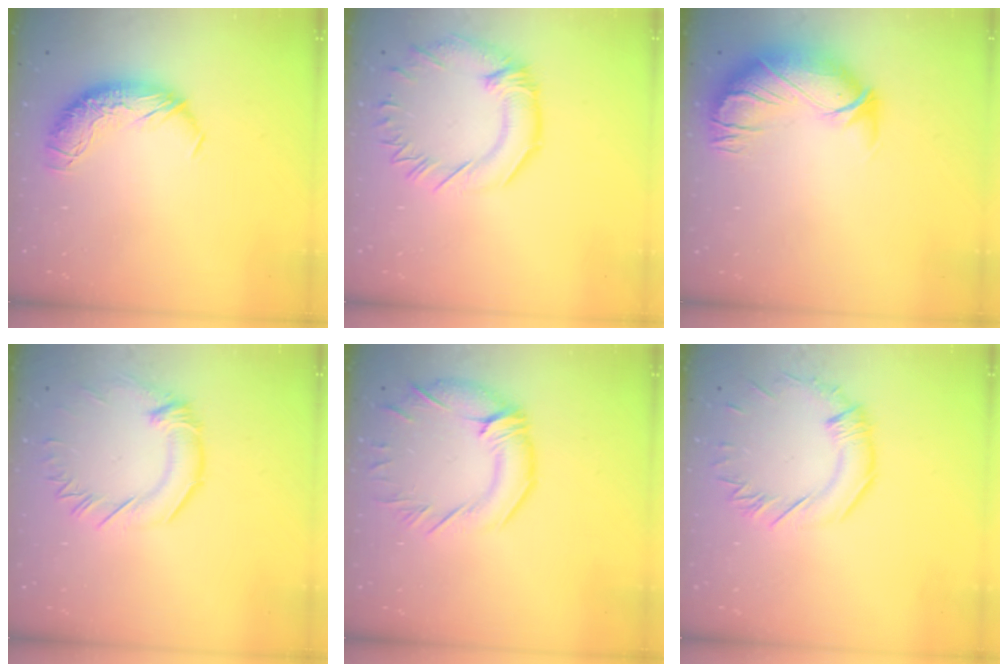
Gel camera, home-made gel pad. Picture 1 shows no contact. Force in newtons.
{"total": 2.8, "press": 2.3, "slide": 1.5}
{"total": 2.9, "press": 0.3, "slide": 2.9}
{"total": 1.1, "press": 0.3, "slide": 1.0}
{"total": 5.0, "press": 4.7, "slide": 1.7}
{"total": 0.7, "press": 0.0, "slide": 0.7}